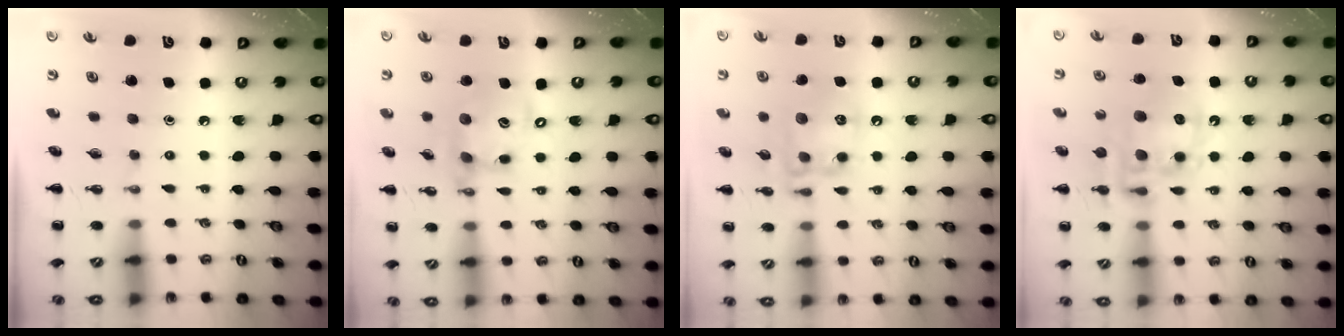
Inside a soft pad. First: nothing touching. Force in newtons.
{"total": 12.8, "press": 12.5, "slide": 2.8}
{"total": 15.3, "press": 15.1, "slide": 2.1}
{"total": 15.1, "press": 14.7, "slide": 3.1}